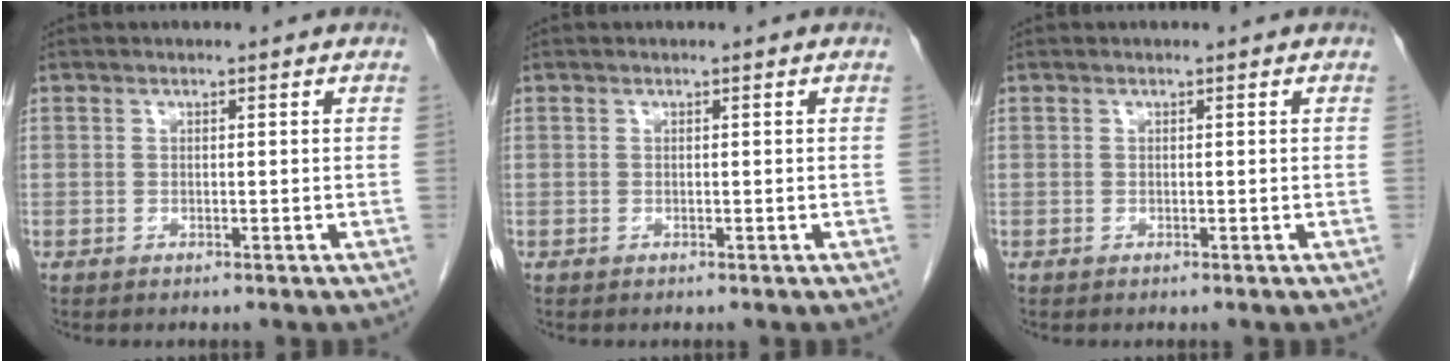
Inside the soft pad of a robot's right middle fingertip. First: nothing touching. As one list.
[{"total": 0.0}, {"total": 0.0}]